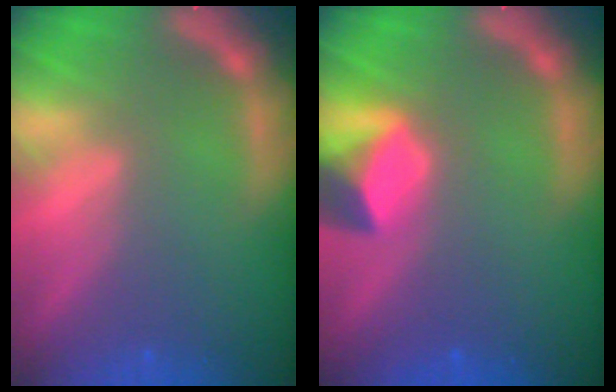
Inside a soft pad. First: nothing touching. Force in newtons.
{"total": 4.0}